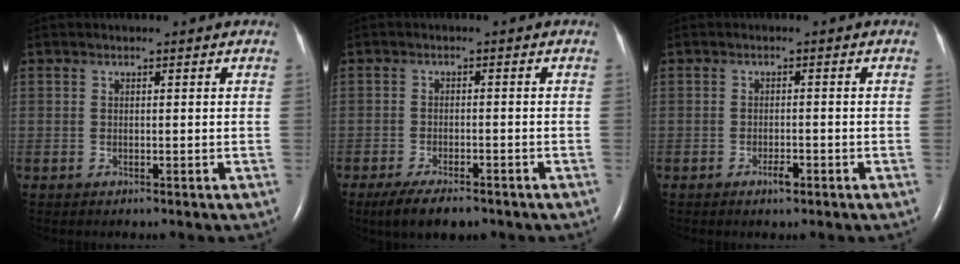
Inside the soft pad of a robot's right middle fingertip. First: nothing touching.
{"total": 6.4, "force": [-4.8, 1.9, 3.8], "torque": [-0.066, -0.010, -0.075]}
{"total": 1.8, "force": [-1.1, 0.5, 1.3], "torque": [-0.025, -0.001, -0.015]}